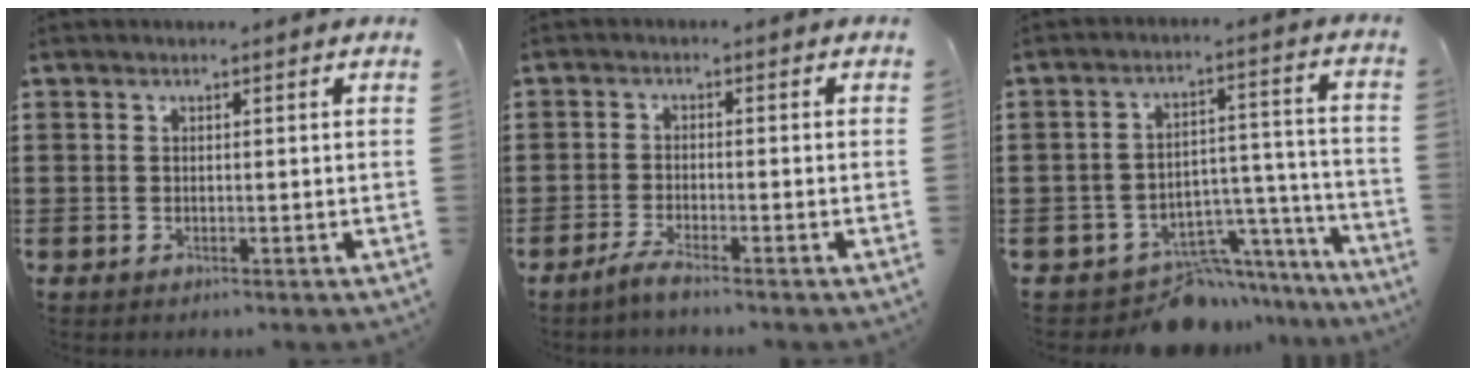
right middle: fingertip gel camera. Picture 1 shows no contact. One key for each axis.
{"total": 2.4, "fx": -2.0, "fy": -0.3, "fz": 1.3, "tx": -0.036, "ty": -0.005, "tz": -0.041}
{"total": 8.3, "fx": -7.4, "fy": 3.2, "fz": 2.1, "tx": -0.025, "ty": 0.029, "tz": -0.131}